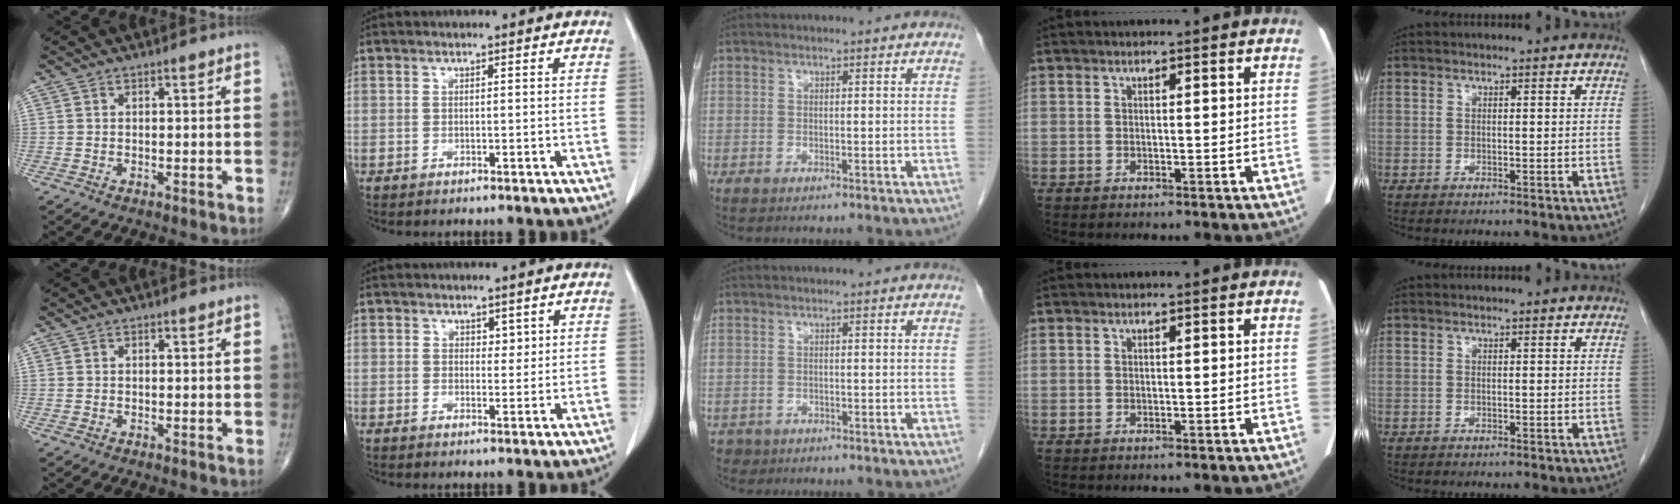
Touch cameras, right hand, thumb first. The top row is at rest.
{"index": {"total": 1.5, "force": [0.9, 1.0, 0.8], "torque": [-0.003, -0.005, 0.012]}, "middle": {"total": 1.6, "force": [-1.1, 1.1, 0.0], "torque": [-0.007, 0.002, -0.017]}}